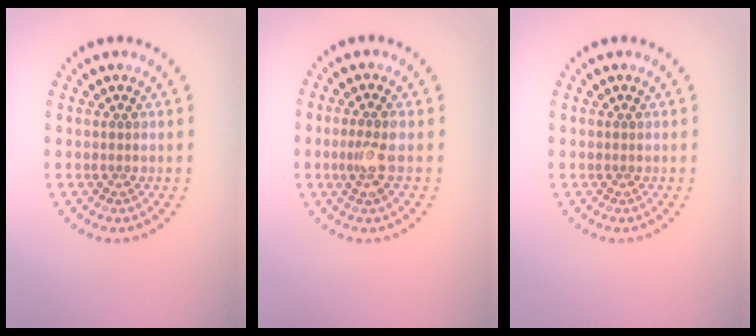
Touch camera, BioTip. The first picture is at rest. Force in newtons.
{"total": 2.0, "press": 1.6, "slide": 1.1}
{"total": 0.0}